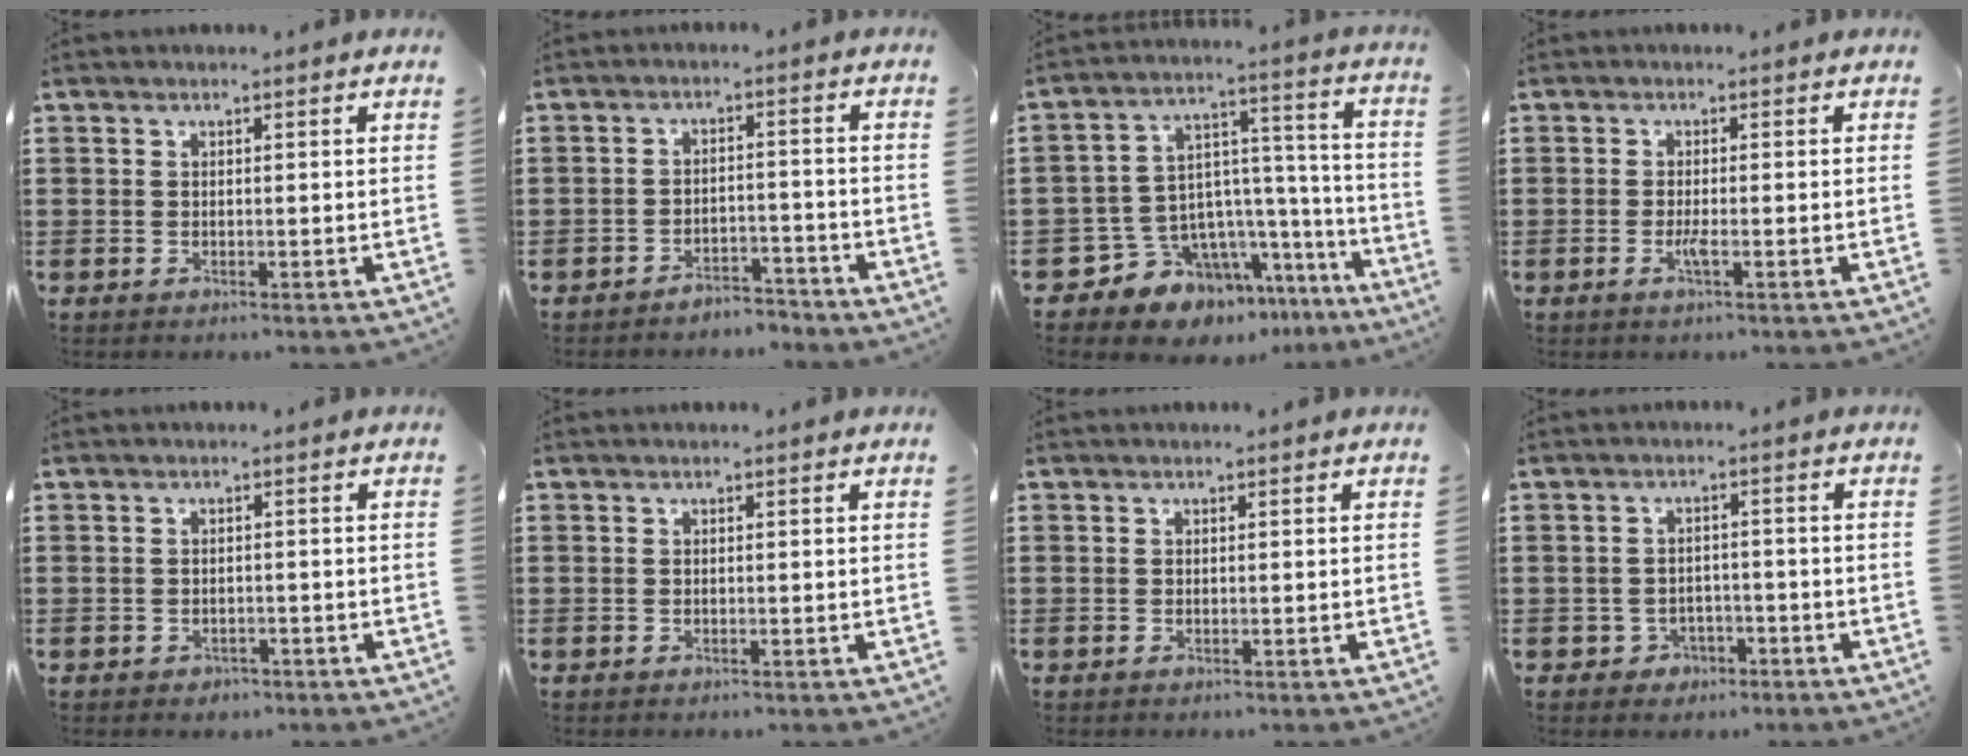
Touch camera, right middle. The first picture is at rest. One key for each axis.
{"total": 3.4, "fx": -3.4, "fy": 0.3, "fz": -0.1, "tx": -0.005, "ty": 0.003, "tz": -0.074}
{"total": 9.3, "fx": -7.2, "fy": 5.6, "fz": 1.6, "tx": -0.062, "ty": -0.007, "tz": -0.134}
{"total": 1.7, "fx": -0.6, "fy": 0.1, "fz": 1.6, "tx": -0.036, "ty": -0.004, "tz": -0.014}
{"total": 0.9, "fx": -0.7, "fy": 0.5, "fz": 0.0, "tx": -0.003, "ty": 0.002, "tz": -0.017}
{"total": 0.0}
{"total": 0.0}
{"total": 2.3, "fx": -1.7, "fy": 1.5, "fz": 0.3, "tx": -0.015, "ty": 0.002, "tz": -0.040}